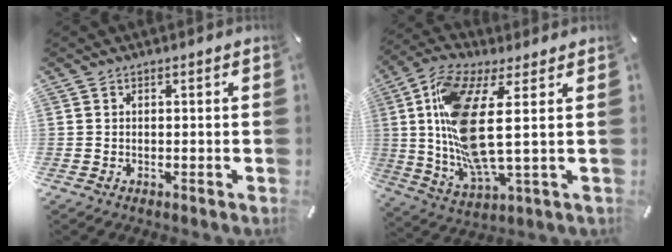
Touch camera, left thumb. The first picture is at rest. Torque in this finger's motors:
{"motor_torque": [2.07, 2.94, 1.60, -1.18, 0.88]}